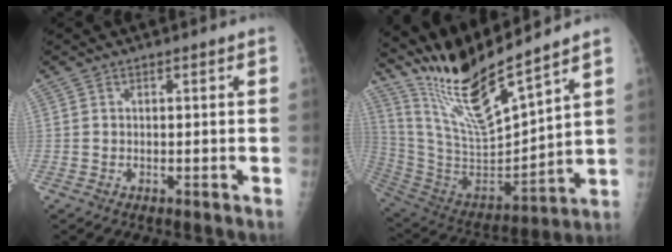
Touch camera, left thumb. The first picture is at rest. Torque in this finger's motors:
{"motor_torque": [0.72, -0.18, 1.38, -1.38, 0.14]}